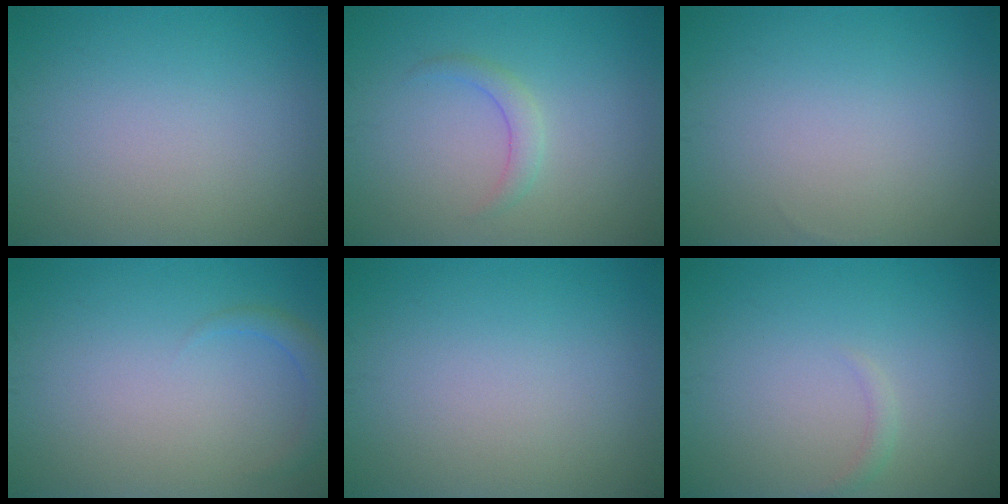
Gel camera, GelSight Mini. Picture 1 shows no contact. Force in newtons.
{"total": 1.5, "press": 1.5, "slide": 0.0}
{"total": 0.0}
{"total": 1.5, "press": 1.5, "slide": 0.1}
{"total": 0.0}
{"total": 0.8, "press": 0.8, "slide": 0.0}